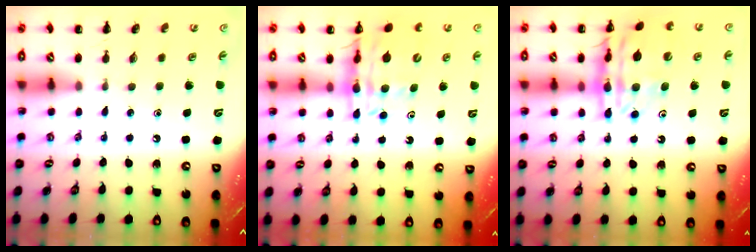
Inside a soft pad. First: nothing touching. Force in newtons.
{"total": 13.7, "press": 13.2, "slide": 3.6}
{"total": 17.7, "press": 17.5, "slide": 2.1}